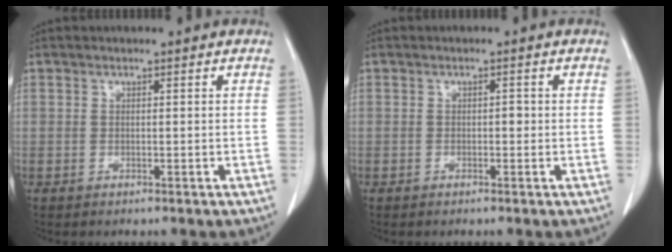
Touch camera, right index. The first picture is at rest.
{"total": 0.8, "force": [-0.1, 0.5, 0.7], "torque": [-0.007, 0.003, -0.002]}